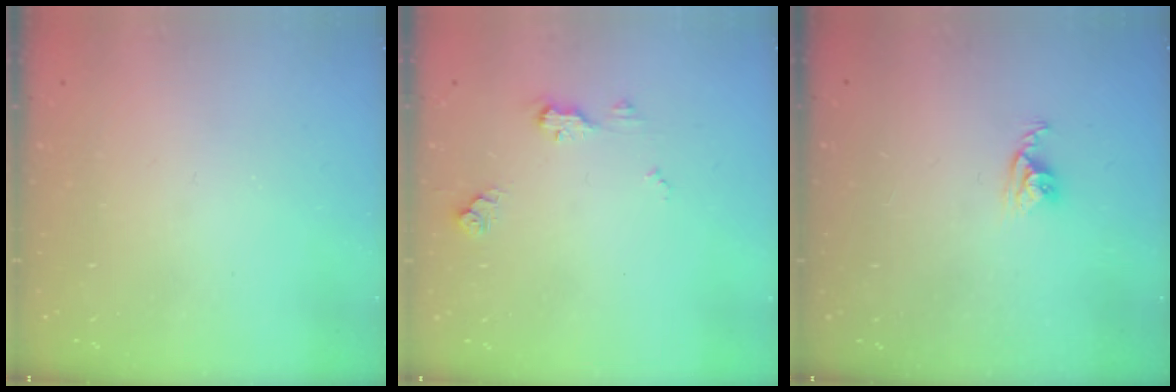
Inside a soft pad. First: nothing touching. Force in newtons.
{"total": 7.0, "press": 6.9, "slide": 0.6}
{"total": 4.3, "press": 4.3, "slide": 0.1}